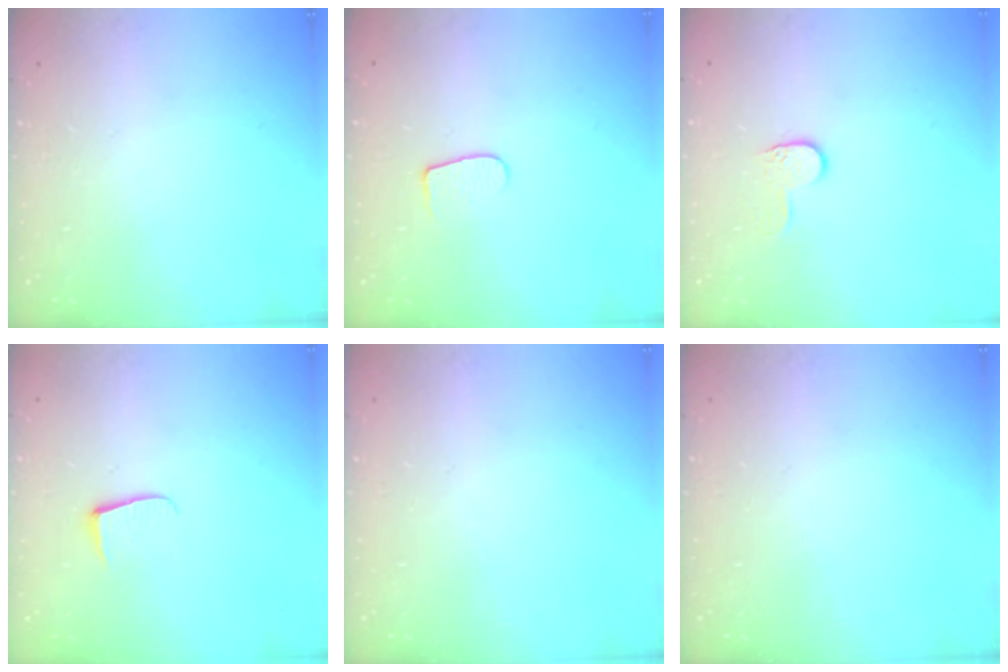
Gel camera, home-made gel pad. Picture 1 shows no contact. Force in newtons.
{"total": 5.9, "press": 5.9, "slide": 0.6}
{"total": 4.6, "press": 4.6, "slide": 0.3}
{"total": 5.4, "press": 5.3, "slide": 0.5}
{"total": 0.6, "press": 0.6, "slide": 0.2}
{"total": 0.6, "press": 0.6, "slide": 0.2}